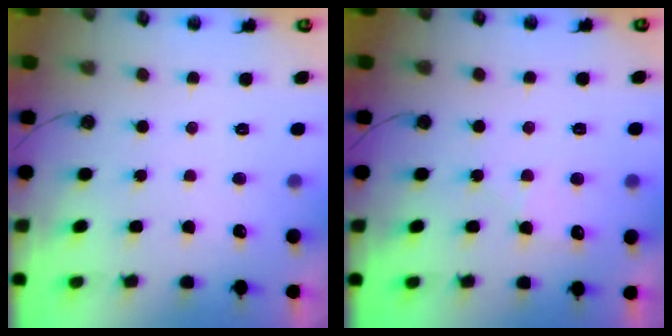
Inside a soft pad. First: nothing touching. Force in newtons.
{"total": 4.2, "press": 4.2, "slide": 0.6}